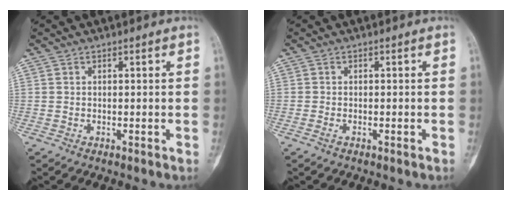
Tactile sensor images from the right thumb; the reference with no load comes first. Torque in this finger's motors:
{"motor_torque": [-0.17, 0.06, -0.02, 0.24, -0.03]}